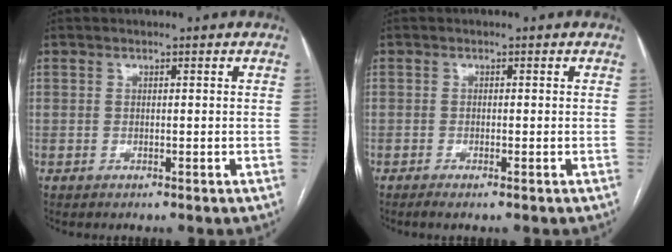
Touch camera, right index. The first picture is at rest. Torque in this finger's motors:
{"motor_torque": [0.17, 0.09, -0.04, 0.01]}